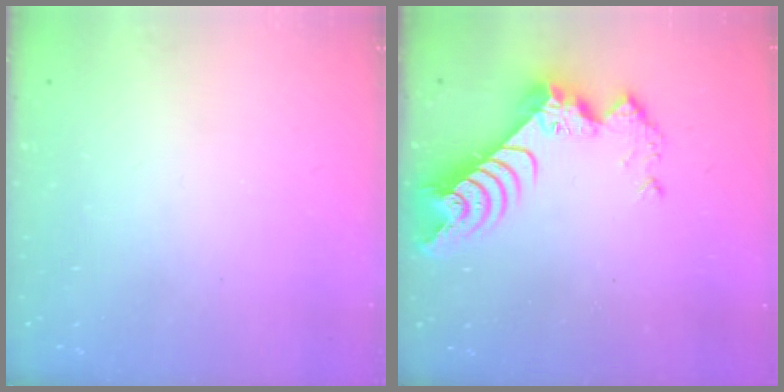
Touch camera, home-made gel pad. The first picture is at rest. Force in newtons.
{"total": 9.9, "press": 9.9, "slide": 0.8}